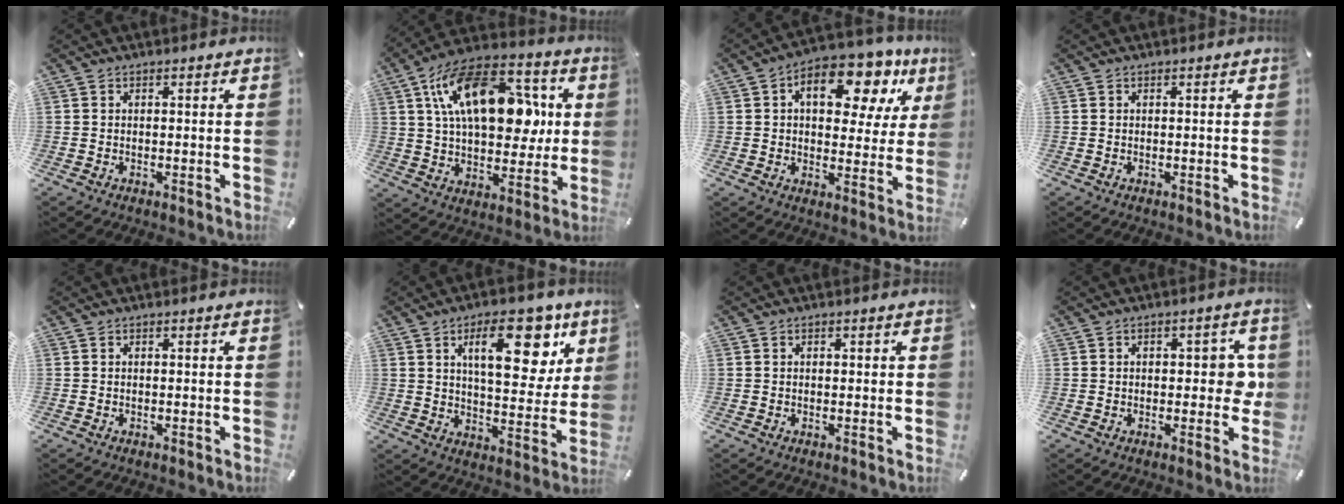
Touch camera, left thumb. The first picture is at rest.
{"total": 23.1, "force": [6.6, 13.4, 17.6], "torque": [-0.306, -0.011, 0.107]}
{"total": 16.1, "force": [7.2, 9.3, 11.0], "torque": [-0.153, -0.030, 0.117]}
{"total": 0.0}
{"total": 0.0}
{"total": 18.9, "force": [8.5, 8.8, 14.4], "torque": [-0.195, -0.029, 0.132]}
{"total": 0.9, "force": [0.1, 0.6, 0.6], "torque": [-0.011, 0.005, 0.000]}
{"total": 6.7, "force": [0.2, 3.7, 5.5], "torque": [-0.058, 0.001, -0.004]}